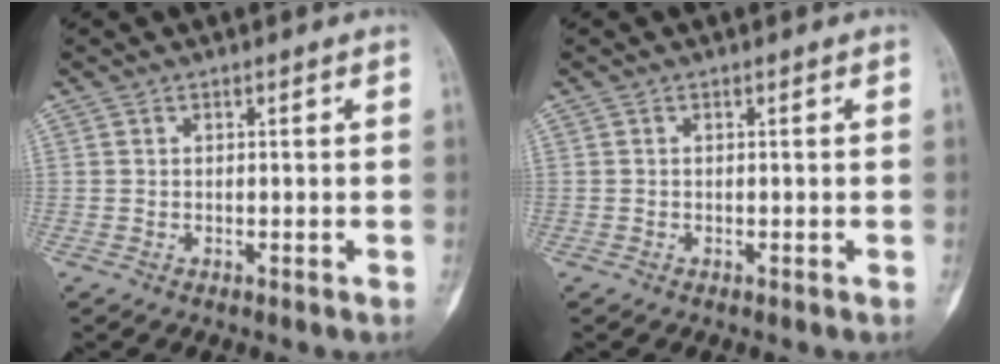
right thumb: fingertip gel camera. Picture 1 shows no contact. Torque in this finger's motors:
{"motor_torque": [2.42, 2.59, 2.42, -0.36, 0.15]}